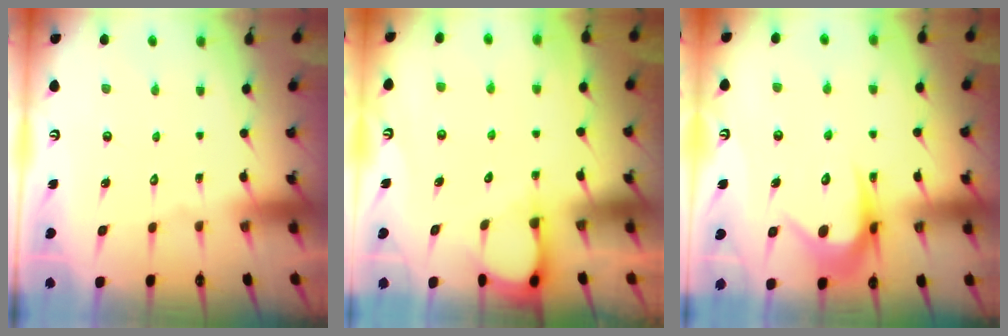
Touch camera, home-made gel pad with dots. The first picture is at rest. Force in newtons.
{"total": 3.6, "press": 3.6, "slide": 0.5}
{"total": 11.0, "press": 11.0, "slide": 0.4}